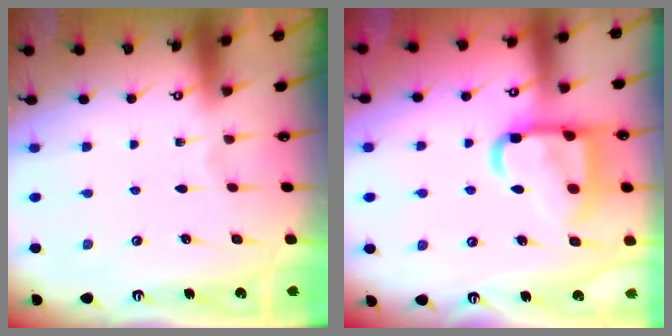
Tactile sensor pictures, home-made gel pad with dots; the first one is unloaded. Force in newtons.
{"total": 18.0, "press": 17.9, "slide": 1.7}